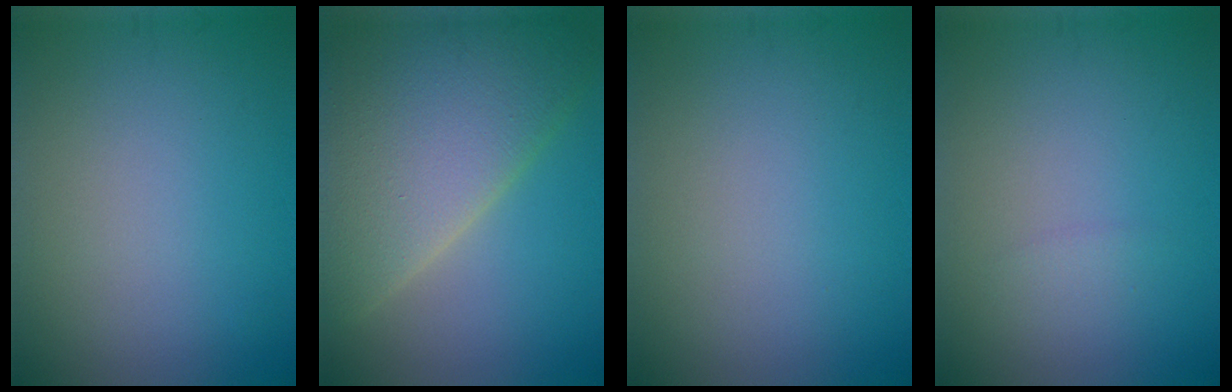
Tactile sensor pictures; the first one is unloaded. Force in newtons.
{"total": 10.6, "press": 10.6, "slide": 0.7}
{"total": 0.0}
{"total": 0.8, "press": 0.8, "slide": 0.1}